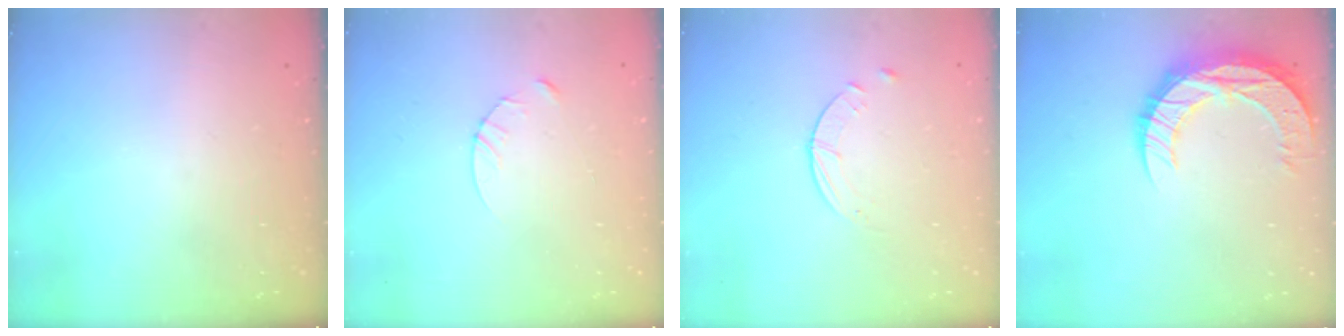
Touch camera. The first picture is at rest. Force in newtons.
{"total": 3.8, "press": 3.8, "slide": 0.3}
{"total": 2.6, "press": 2.5, "slide": 0.3}
{"total": 12.8, "press": 12.8, "slide": 0.9}